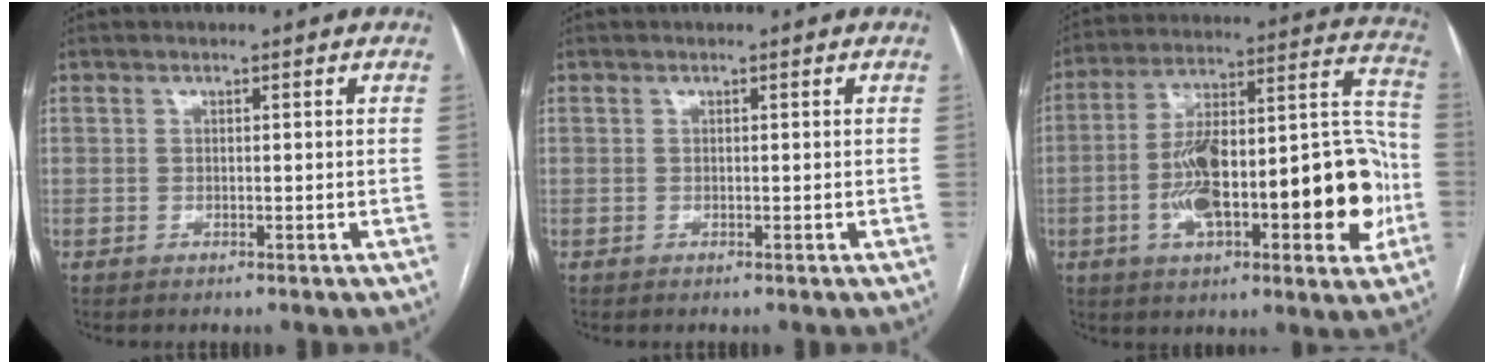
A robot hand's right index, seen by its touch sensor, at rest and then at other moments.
{"total": 0.0}
{"total": 25.9, "force": [-5.9, 7.0, 24.2], "torque": [-0.330, 0.034, -0.079]}